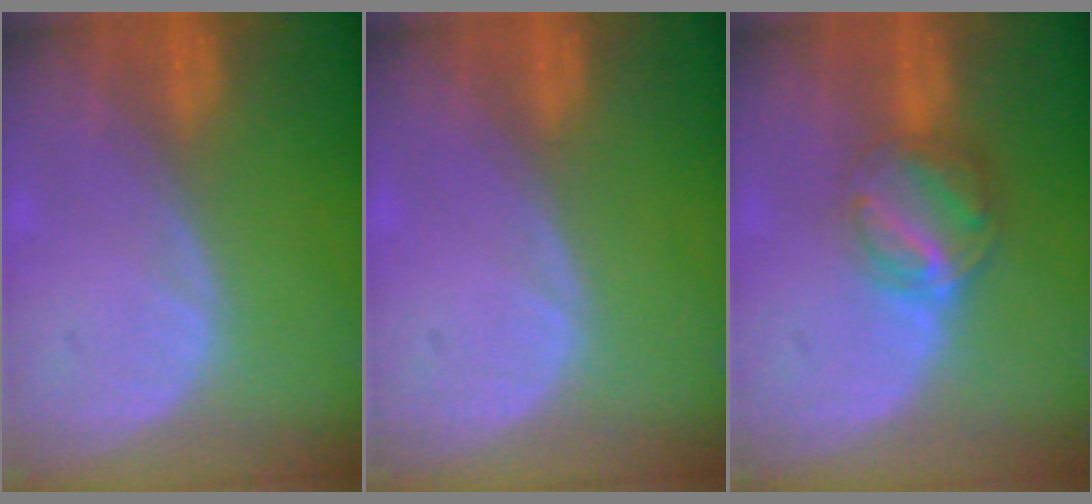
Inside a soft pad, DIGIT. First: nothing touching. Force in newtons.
{"total": 0.0}
{"total": 6.4, "press": 5.5, "slide": 3.2}